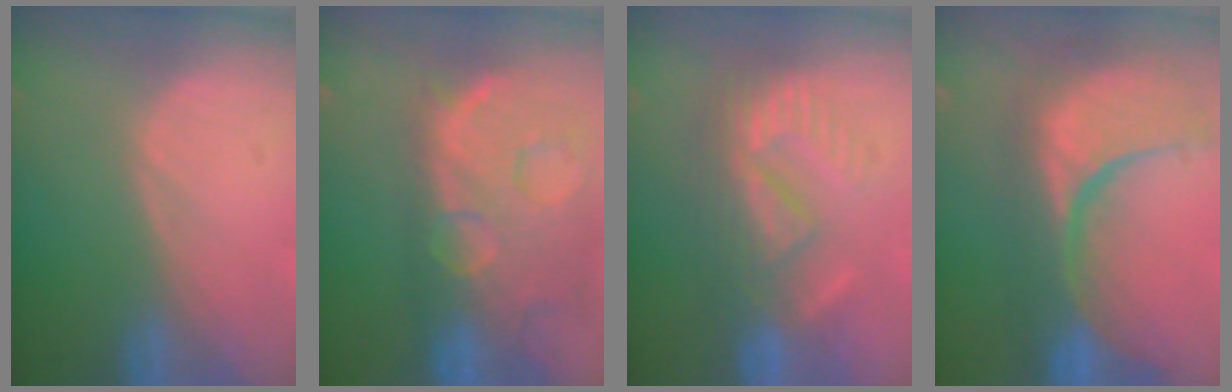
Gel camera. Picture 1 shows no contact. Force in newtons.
{"total": 14.5, "press": 11.7, "slide": 8.4}
{"total": 9.2, "press": 8.0, "slide": 4.5}
{"total": 12.6, "press": 11.2, "slide": 5.7}